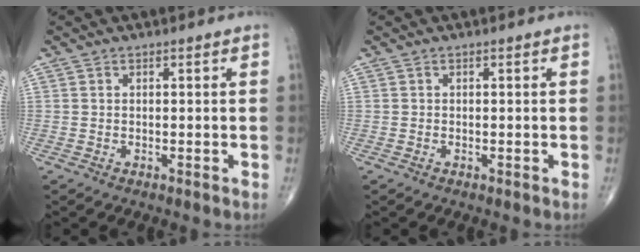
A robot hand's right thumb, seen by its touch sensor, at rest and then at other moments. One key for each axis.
{"total": 0.0}